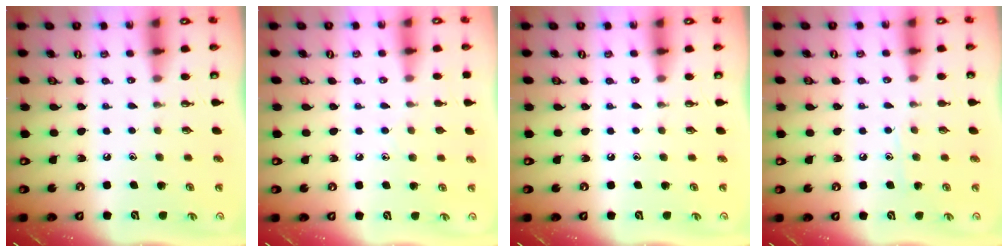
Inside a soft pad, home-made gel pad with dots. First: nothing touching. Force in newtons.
{"total": 5.8, "press": 5.8, "slide": 0.5}
{"total": 0.0}
{"total": 5.6, "press": 5.6, "slide": 0.4}